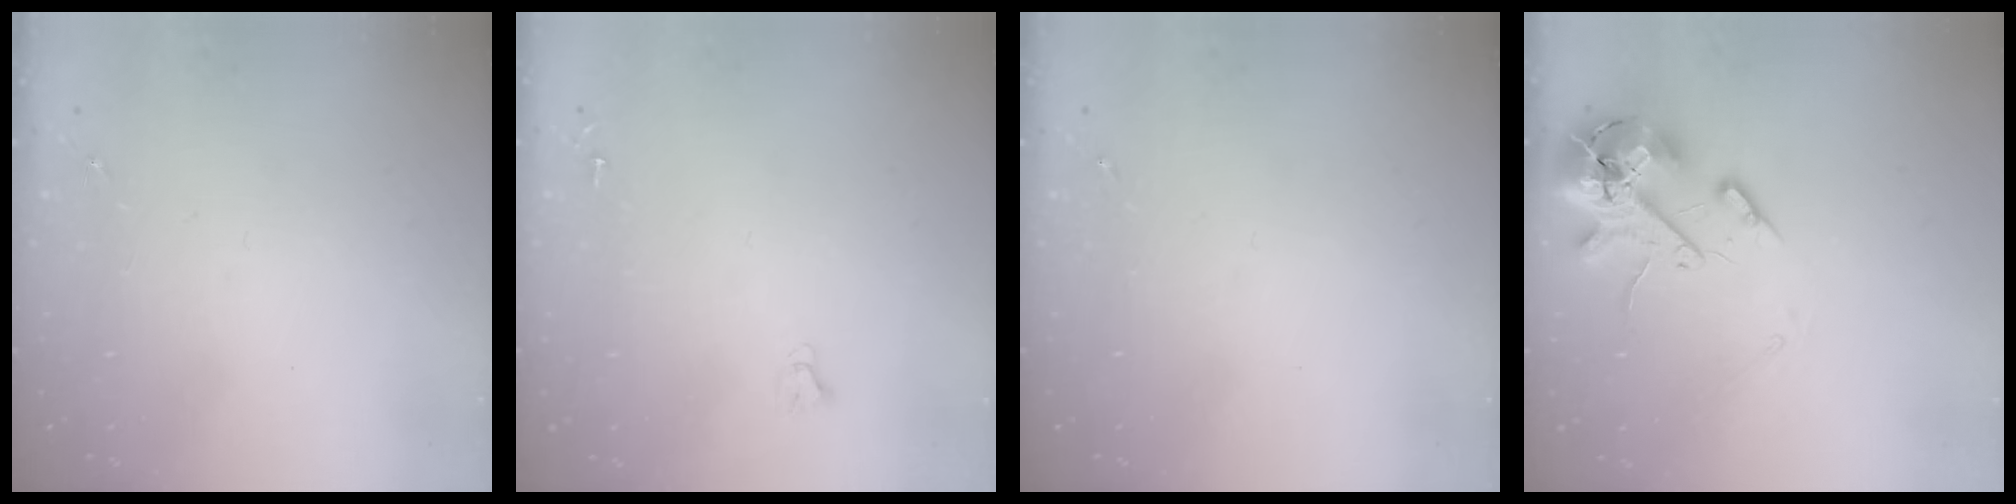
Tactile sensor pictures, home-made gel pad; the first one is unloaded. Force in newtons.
{"total": 2.4, "press": 2.4, "slide": 0.2}
{"total": 0.0}
{"total": 14.6, "press": 14.4, "slide": 2.4}